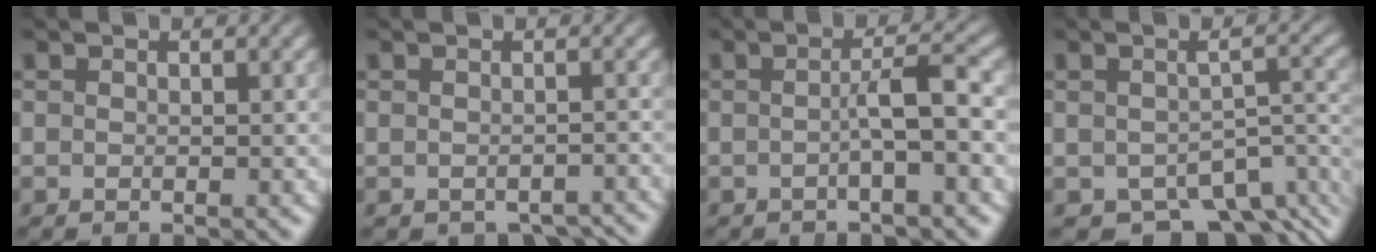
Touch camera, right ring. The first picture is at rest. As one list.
[{"total": 3.5, "force": [-3.3, 1.0, 0.6], "torque": [-0.005, -0.013, -0.045]}, {"total": 2.7, "force": [-0.8, -0.4, 2.5], "torque": [-0.037, 0.006, -0.015]}, {"total": 7.7, "force": [-5.2, 3.9, 4.1], "torque": [-0.038, -0.026, -0.065]}]